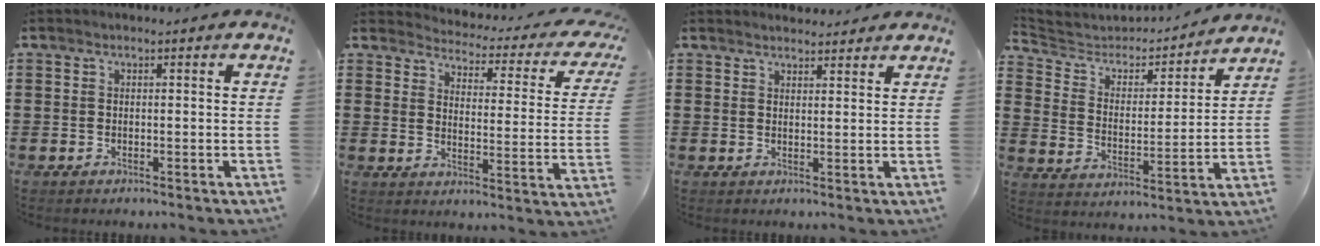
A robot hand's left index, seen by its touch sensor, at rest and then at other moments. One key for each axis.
{"total": 2.7, "fx": 2.6, "fy": 0.3, "fz": 0.9, "tx": -0.038, "ty": -0.026, "tz": 0.035}
{"total": 2.0, "fx": 2.0, "fy": 0.4, "fz": 0.0, "tx": -0.006, "ty": 0.001, "tz": 0.040}
{"total": 4.2, "fx": 3.8, "fy": 1.6, "fz": 0.3, "tx": -0.037, "ty": -0.033, "tz": 0.058}